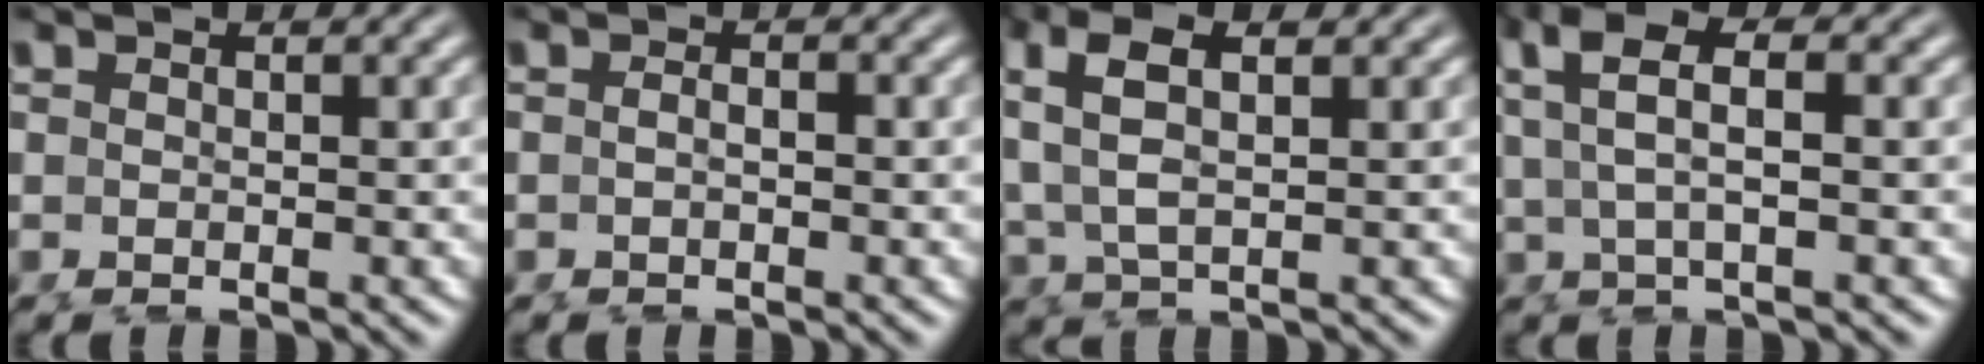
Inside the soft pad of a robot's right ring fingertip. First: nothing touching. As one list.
[{"total": 1.1, "force": [-0.6, 0.4, 0.9], "torque": [-0.019, 0.000, -0.011]}, {"total": 5.6, "force": [1.7, 2.9, 4.4], "torque": [-0.109, -0.003, 0.034]}, {"total": 6.6, "force": [2.9, 3.0, 5.2], "torque": [-0.098, 0.021, 0.039]}]